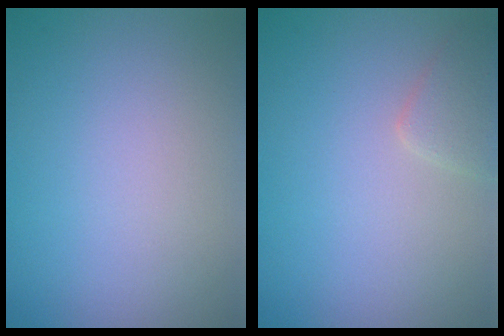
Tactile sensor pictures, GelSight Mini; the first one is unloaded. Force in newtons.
{"total": 1.7, "press": 1.7, "slide": 0.1}